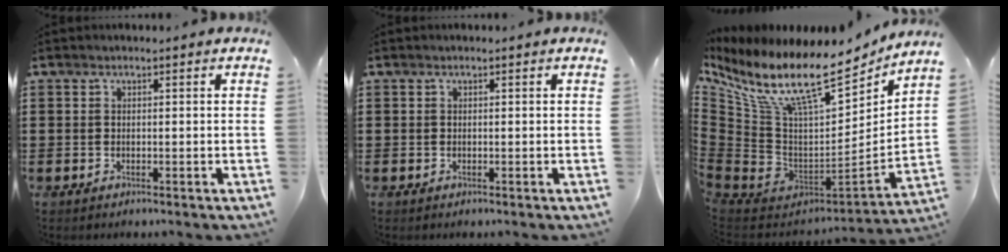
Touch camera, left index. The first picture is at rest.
{"total": 0.0}
{"total": 14.6, "force": [9.9, 4.4, 9.8], "torque": [-0.222, -0.076, 0.164]}